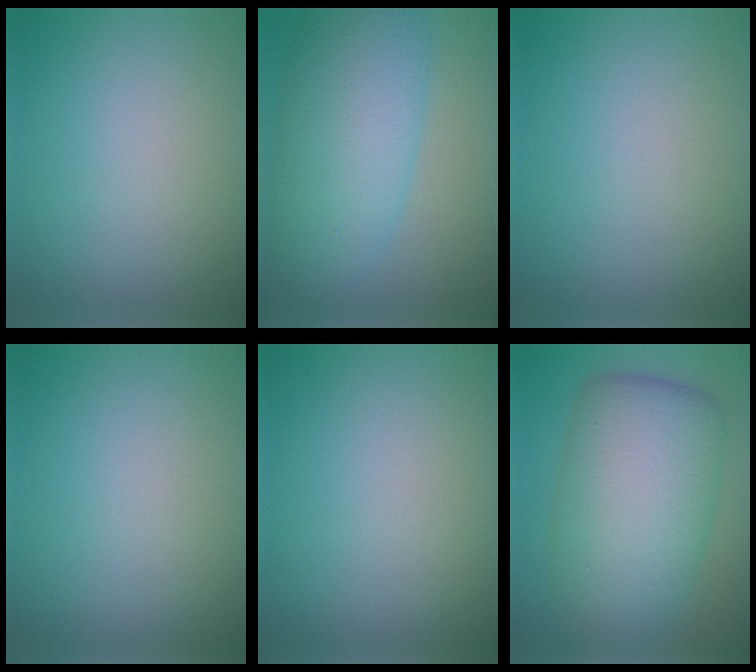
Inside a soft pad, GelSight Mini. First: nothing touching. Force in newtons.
{"total": 8.9, "press": 8.9, "slide": 0.1}
{"total": 0.0}
{"total": 0.0}
{"total": 0.0}
{"total": 11.2, "press": 11.2, "slide": 0.1}